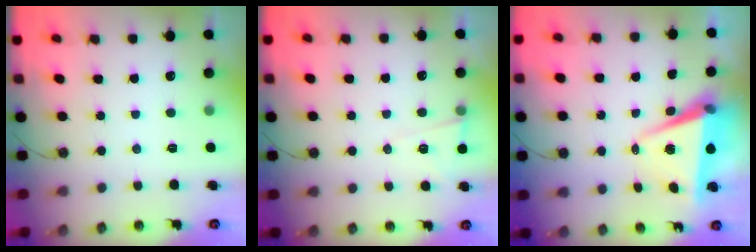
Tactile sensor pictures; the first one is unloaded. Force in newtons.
{"total": 5.5, "press": 5.4, "slide": 1.0}
{"total": 7.2, "press": 5.6, "slide": 4.5}